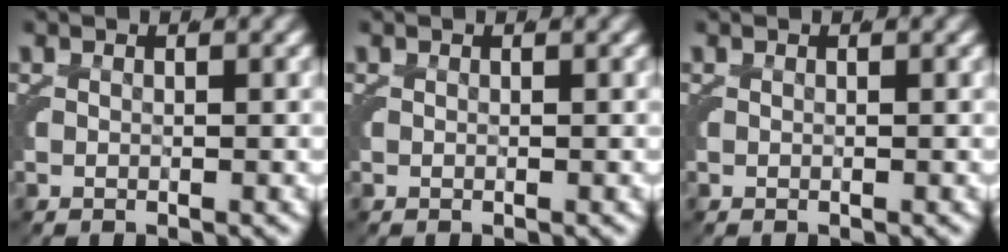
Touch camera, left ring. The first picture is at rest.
{"total": 0.0}
{"total": 0.0}